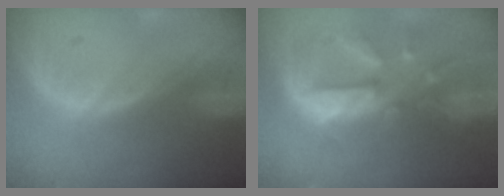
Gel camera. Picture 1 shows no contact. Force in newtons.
{"total": 10.3, "press": 9.3, "slide": 4.5}